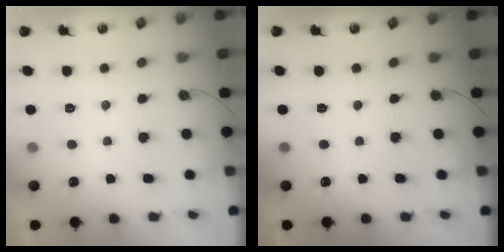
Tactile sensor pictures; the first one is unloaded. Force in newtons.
{"total": 0.0}